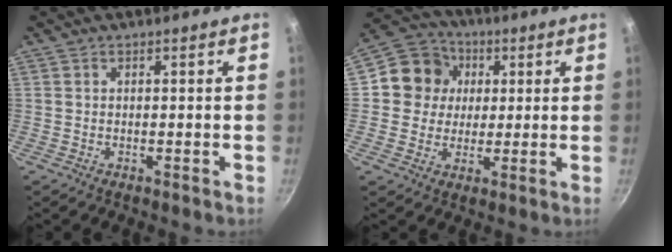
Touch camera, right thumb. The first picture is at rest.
{"total": 10.4, "force": [2.0, 9.6, 3.3], "torque": [-0.018, 0.014, 0.018]}